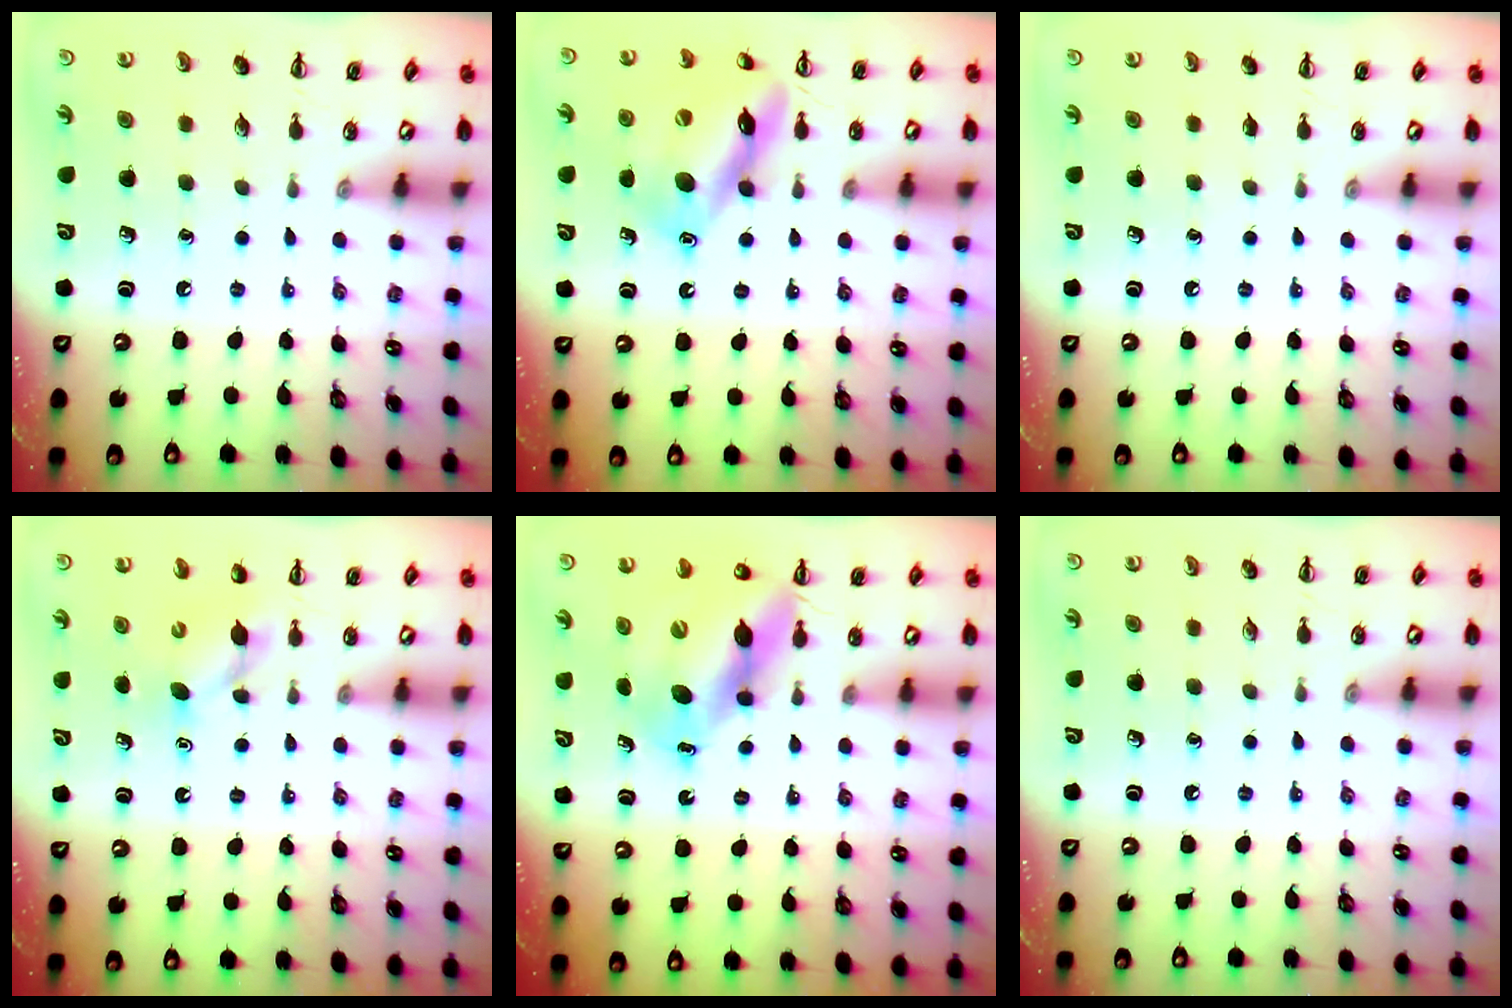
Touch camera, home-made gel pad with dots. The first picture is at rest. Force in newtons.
{"total": 14.2, "press": 14.0, "slide": 2.1}
{"total": 0.0}
{"total": 5.0, "press": 4.8, "slide": 1.4}
{"total": 11.0, "press": 10.5, "slide": 3.2}
{"total": 0.0}